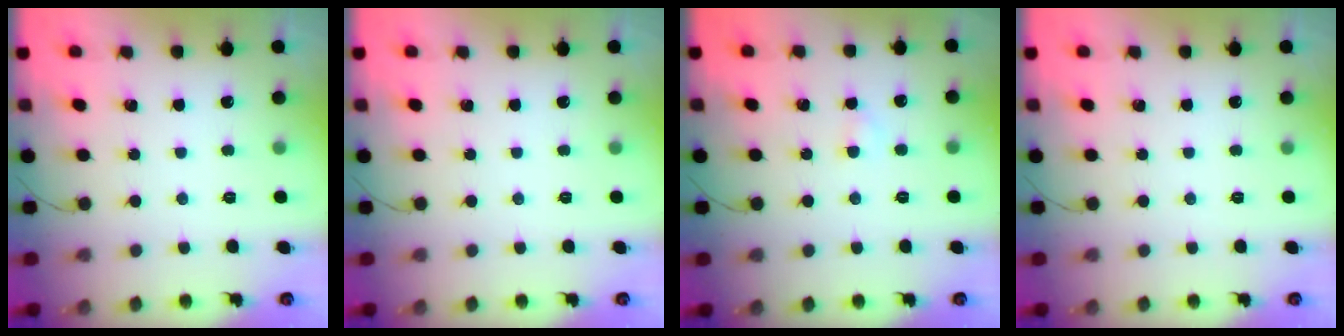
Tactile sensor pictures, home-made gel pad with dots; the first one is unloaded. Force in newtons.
{"total": 0.0}
{"total": 2.5, "press": 2.3, "slide": 0.9}
{"total": 0.0}